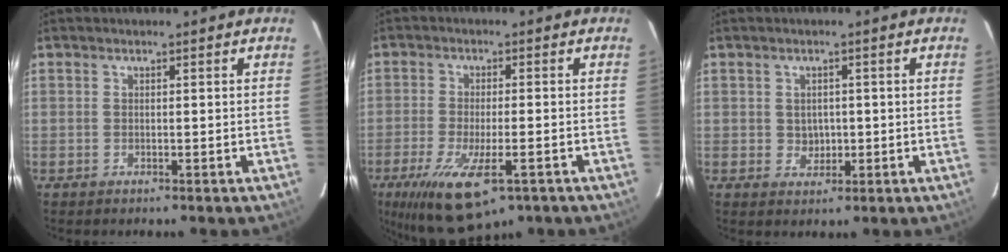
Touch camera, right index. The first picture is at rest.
{"total": 14.7, "force": [-8.5, 4.7, 11.0], "torque": [-0.227, -0.050, -0.136]}
{"total": 2.8, "force": [0.0, 2.6, 1.1], "torque": [-0.017, 0.006, 0.006]}